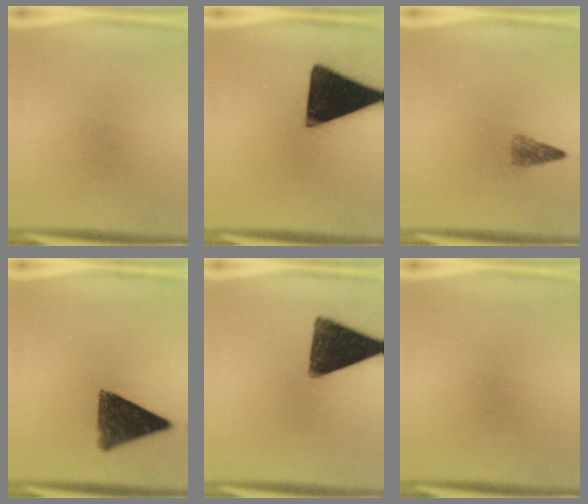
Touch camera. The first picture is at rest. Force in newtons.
{"total": 19.7}
{"total": 2.2}
{"total": 11.1}
{"total": 14.0}
{"total": 0.0}